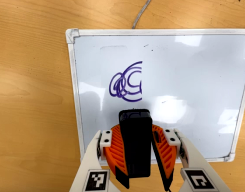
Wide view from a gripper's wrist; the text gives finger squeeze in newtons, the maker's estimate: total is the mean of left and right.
{"total": 11.9, "left": 11.2, "right": 12.7}